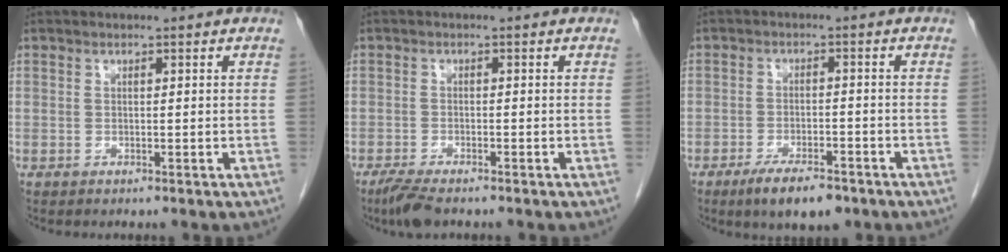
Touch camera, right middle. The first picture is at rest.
{"total": 3.7, "force": [-2.9, 0.7, 2.2], "torque": [-0.047, -0.010, -0.052]}
{"total": 6.8, "force": [-4.8, 2.1, 4.4], "torque": [-0.075, -0.007, -0.073]}